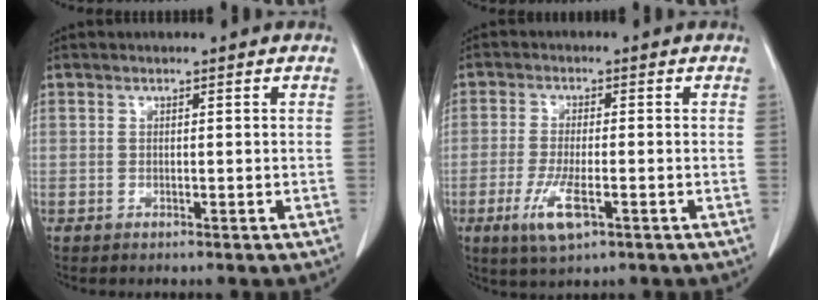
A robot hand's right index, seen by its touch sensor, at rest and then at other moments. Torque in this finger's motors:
{"motor_torque": [0.88, -0.50, 0.17, 0.09]}